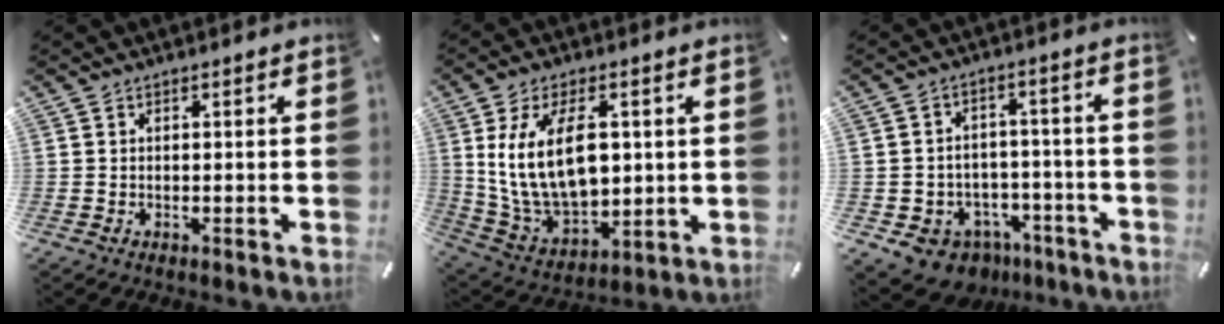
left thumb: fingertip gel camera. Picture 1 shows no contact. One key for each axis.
{"total": 17.1, "fx": 3.1, "fy": 10.5, "fz": 13.1, "tx": -0.260, "ty": -0.003, "tz": 0.053}
{"total": 7.9, "fx": -4.8, "fy": 6.0, "fz": 1.9, "tx": -0.031, "ty": 0.034, "tz": -0.078}